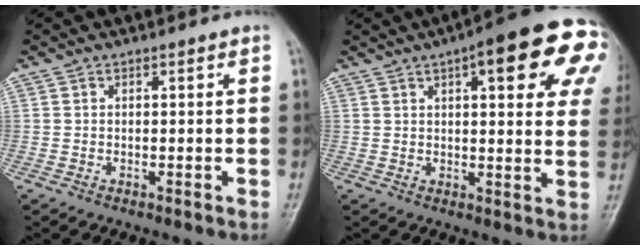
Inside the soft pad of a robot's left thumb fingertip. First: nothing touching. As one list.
[{"total": 20.5, "force": [8.3, 6.1, 17.7], "torque": [-0.207, -0.001, 0.094]}]